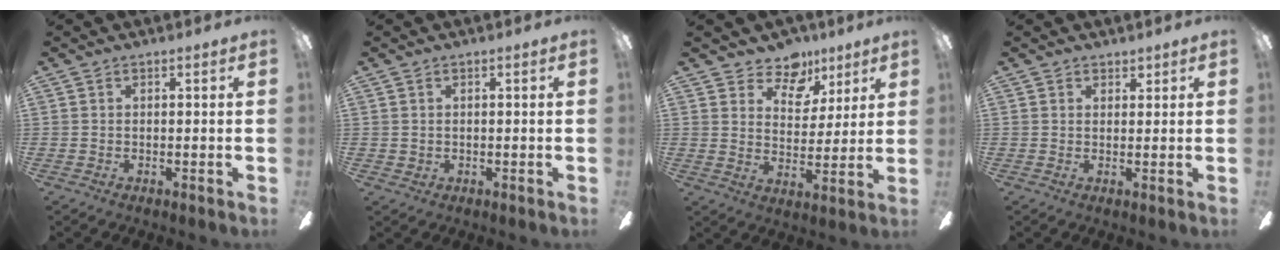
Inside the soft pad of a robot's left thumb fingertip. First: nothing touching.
{"total": 1.1, "force": [0.7, 0.9, -0.2], "torque": [0.003, 0.004, 0.012]}
{"total": 9.6, "force": [7.2, 5.8, 2.5], "torque": [-0.043, -0.047, 0.134]}
{"total": 2.0, "force": [1.6, 1.2, 0.0], "torque": [0.007, -0.001, 0.029]}